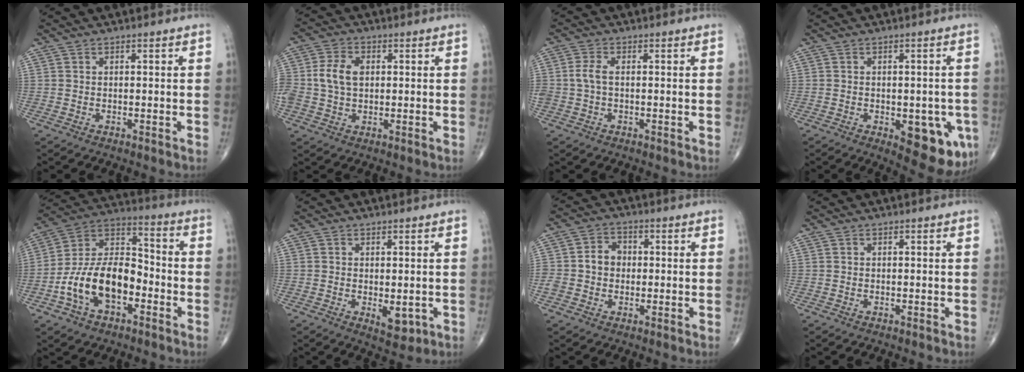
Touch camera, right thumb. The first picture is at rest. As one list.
[{"total": 6.6, "force": [0.5, 4.6, 4.7], "torque": [-0.096, 0.012, 0.010]}, {"total": 3.0, "force": [-0.1, 1.7, 2.5], "torque": [-0.063, 0.006, -0.005]}, {"total": 12.1, "force": [-4.1, 5.6, 10.0], "torque": [-0.094, 0.000, -0.037]}, {"total": 16.7, "force": [-5.4, 9.8, 12.4], "torque": [-0.206, 0.051, -0.102]}, {"total": 4.0, "force": [-0.8, 2.0, 3.4], "torque": [-0.036, -0.009, -0.004]}, {"total": 5.6, "force": [-0.3, 4.7, 3.0], "torque": [-0.040, 0.021, -0.010]}, {"total": 0.0}]